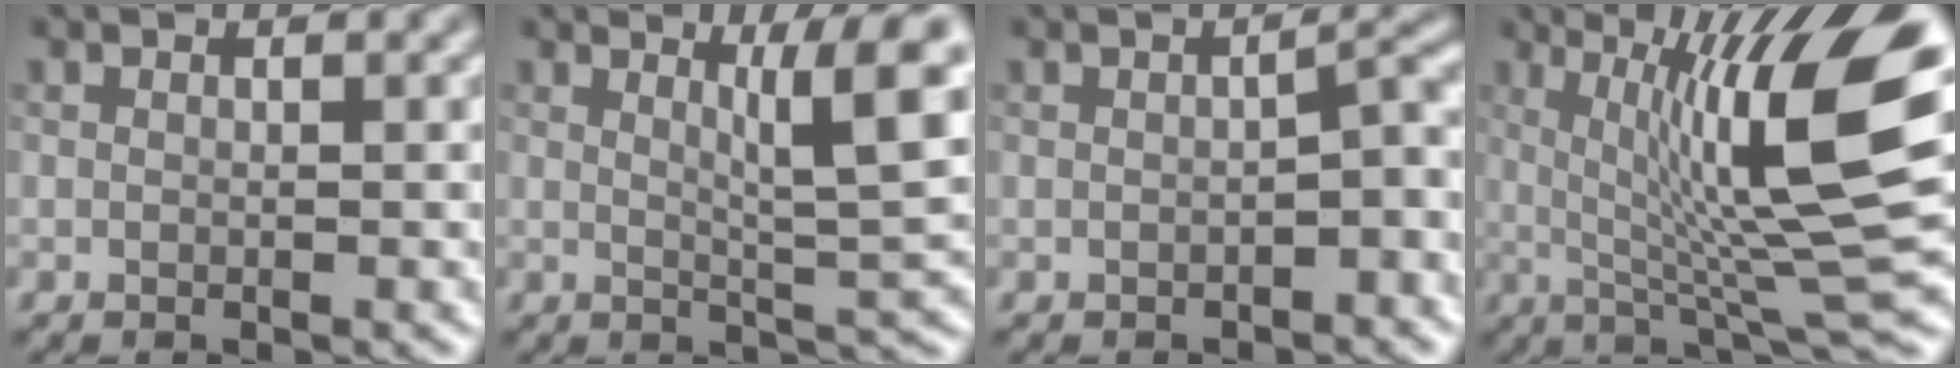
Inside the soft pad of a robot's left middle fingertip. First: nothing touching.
{"total": 6.2, "force": [2.3, 0.8, 5.7], "torque": [-0.081, -0.006, 0.037]}
{"total": 2.6, "force": [-0.9, 0.5, 2.4], "torque": [-0.038, 0.013, -0.015]}
{"total": 12.4, "force": [2.5, 2.3, 11.9], "torque": [-0.178, 0.006, 0.047]}